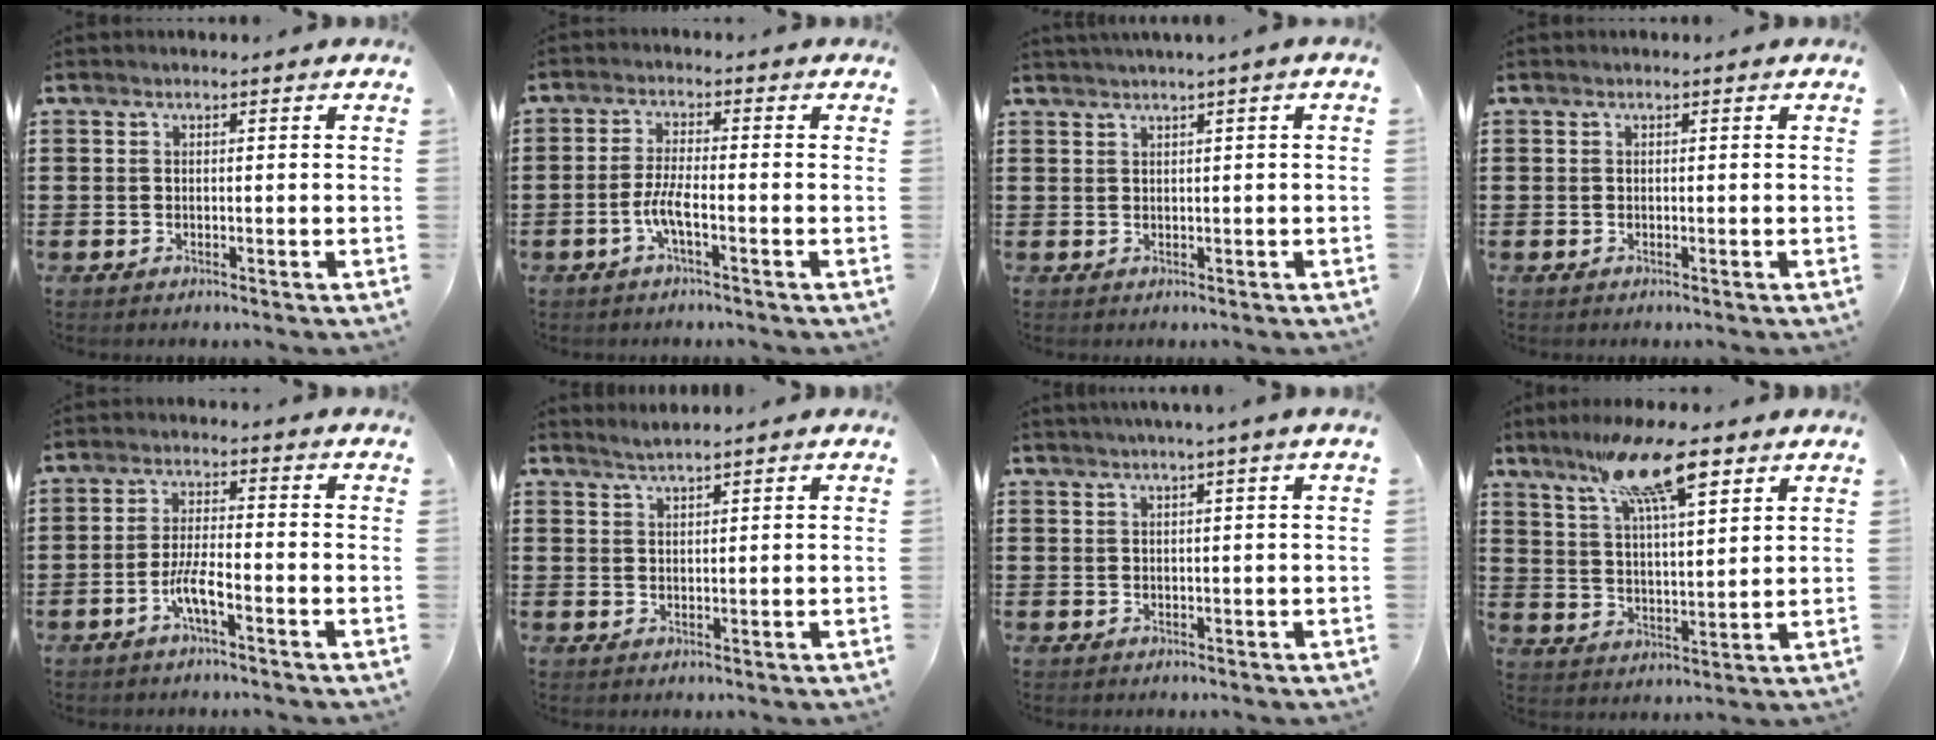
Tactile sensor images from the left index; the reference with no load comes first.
{"total": 4.4, "force": [-1.9, 0.7, 3.9], "torque": [-0.086, -0.005, -0.041]}
{"total": 1.1, "force": [0.6, -0.5, 0.7], "torque": [-0.011, -0.004, 0.012]}
{"total": 0.0}
{"total": 4.8, "force": [-2.3, 0.8, 4.2], "torque": [-0.089, -0.003, -0.047]}
{"total": 1.5, "force": [1.4, -0.3, 0.3], "torque": [-0.008, 0.002, 0.027]}
{"total": 1.6, "force": [0.9, -0.6, 1.2], "torque": [-0.022, -0.005, 0.016]}
{"total": 14.7, "force": [9.5, 3.9, 10.5], "torque": [-0.199, -0.018, 0.160]}